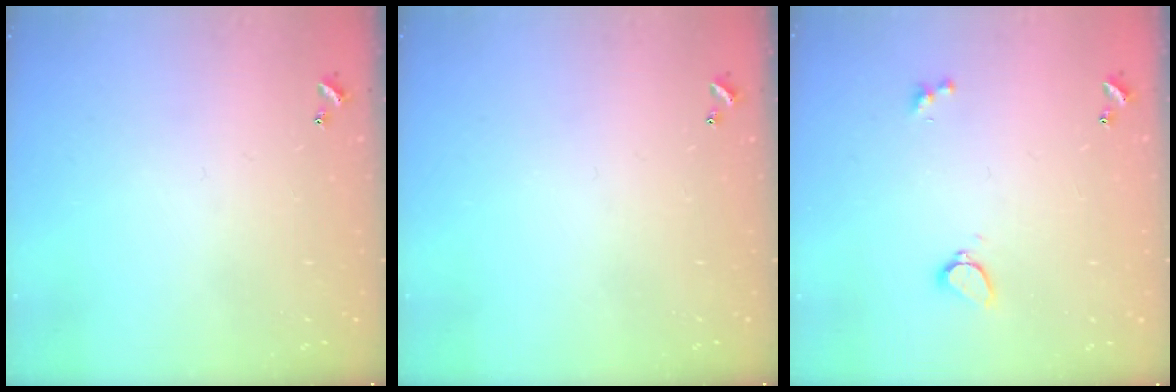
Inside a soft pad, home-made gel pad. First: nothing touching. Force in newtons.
{"total": 0.0}
{"total": 2.9, "press": 2.6, "slide": 1.3}